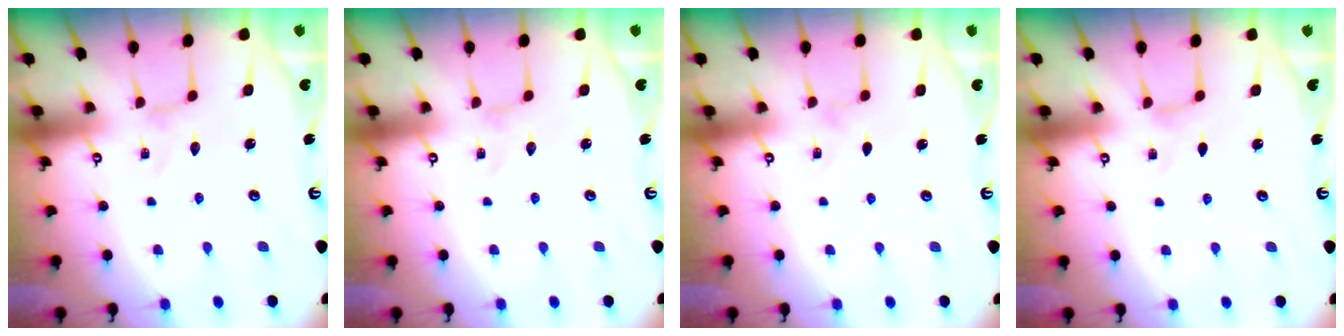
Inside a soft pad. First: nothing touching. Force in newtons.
{"total": 0.0}
{"total": 0.0}
{"total": 0.0}